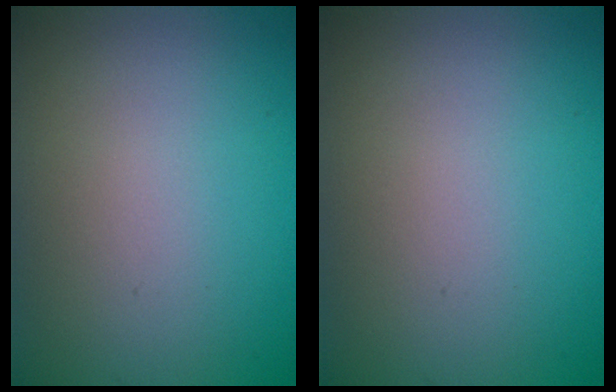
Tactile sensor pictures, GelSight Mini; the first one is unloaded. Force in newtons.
{"total": 0.0}